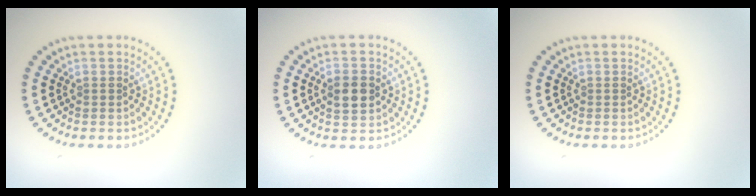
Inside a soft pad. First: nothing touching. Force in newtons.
{"total": 2.4, "press": 2.4, "slide": 0.2}
{"total": 0.0}